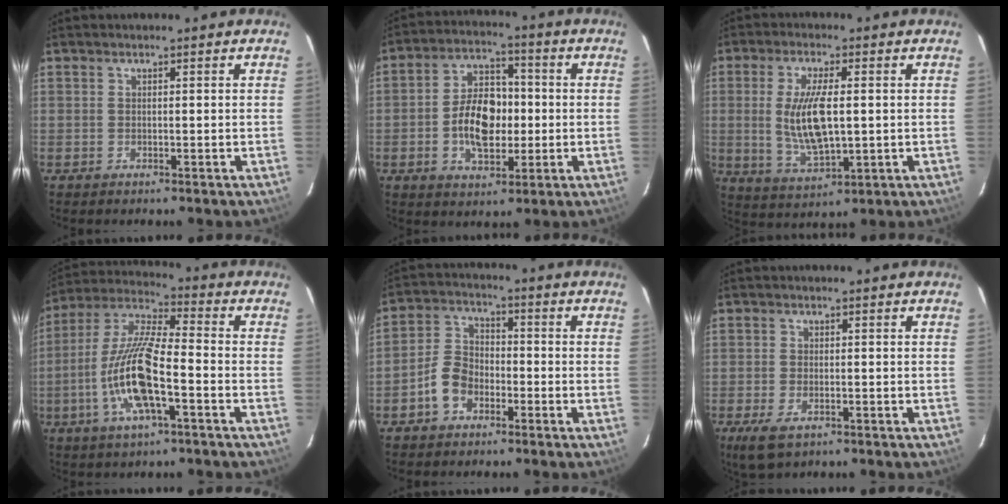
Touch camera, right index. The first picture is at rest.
{"total": 11.4, "force": [-1.6, 7.0, 8.8], "torque": [-0.166, 0.021, -0.024]}
{"total": 11.2, "force": [0.2, 4.1, 10.4], "torque": [-0.200, -0.009, 0.013]}
{"total": 15.0, "force": [-5.1, 3.6, 13.6], "torque": [-0.281, -0.005, -0.103]}
{"total": 7.1, "force": [-3.7, 4.9, 3.6], "torque": [-0.078, 0.022, -0.072]}
{"total": 5.3, "force": [-3.0, 2.6, 3.5], "torque": [-0.085, -0.016, -0.056]}